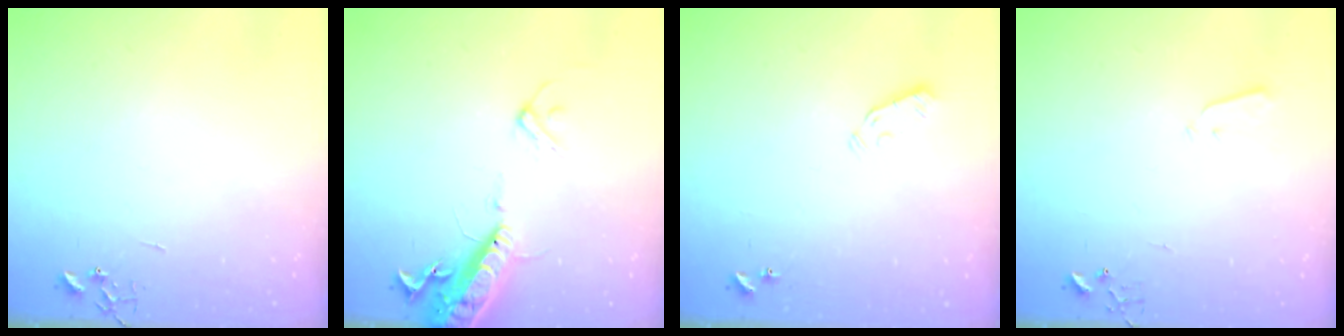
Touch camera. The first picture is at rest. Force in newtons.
{"total": 15.6, "press": 15.2, "slide": 3.5}
{"total": 3.9, "press": 3.8, "slide": 0.9}
{"total": 3.2, "press": 3.1, "slide": 0.8}